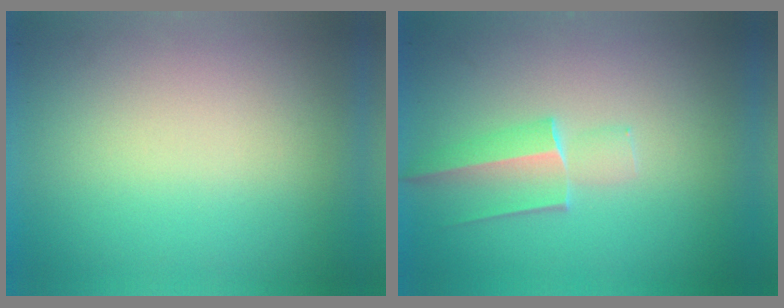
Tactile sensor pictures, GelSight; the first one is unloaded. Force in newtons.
{"total": 1.8}